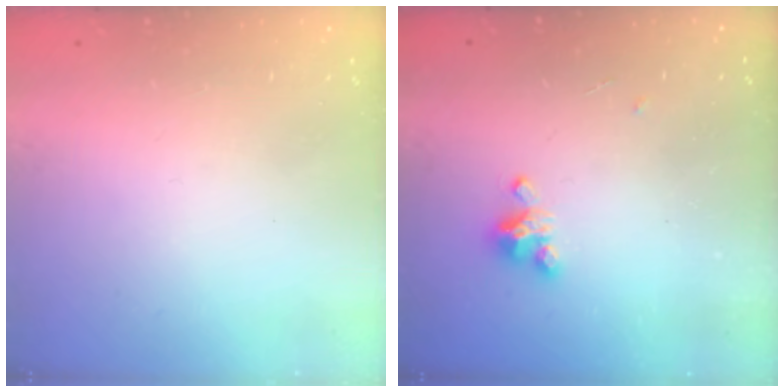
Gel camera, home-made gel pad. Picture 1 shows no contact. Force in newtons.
{"total": 5.5, "press": 5.5, "slide": 0.4}